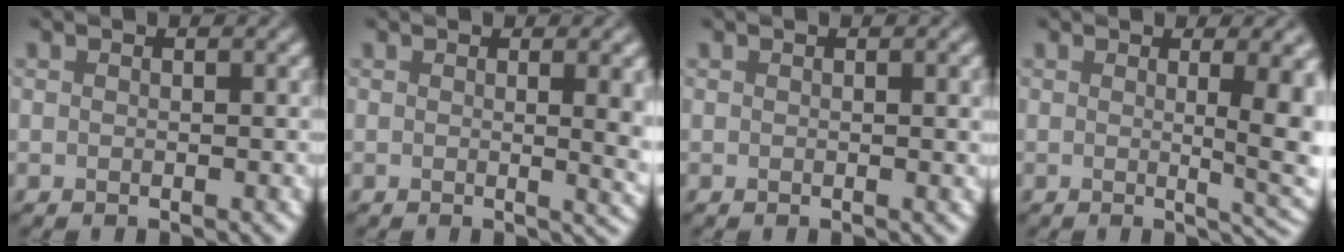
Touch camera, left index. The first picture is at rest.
{"total": 5.0, "force": [0.4, 1.8, 4.7], "torque": [-0.039, -0.002, 0.008]}
{"total": 1.3, "force": [0.2, 0.3, 1.3], "torque": [-0.012, 0.002, 0.001]}
{"total": 6.5, "force": [0.5, 2.0, 6.2], "torque": [-0.053, -0.006, 0.013]}